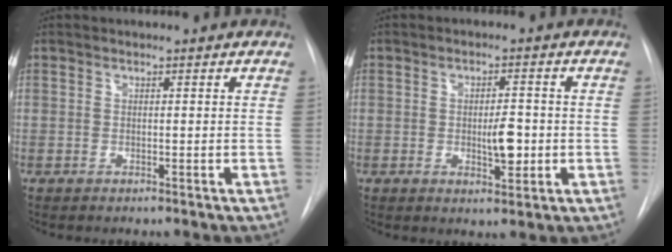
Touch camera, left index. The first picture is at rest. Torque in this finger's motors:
{"motor_torque": [0.86, -0.13, 0.09, 0.09]}